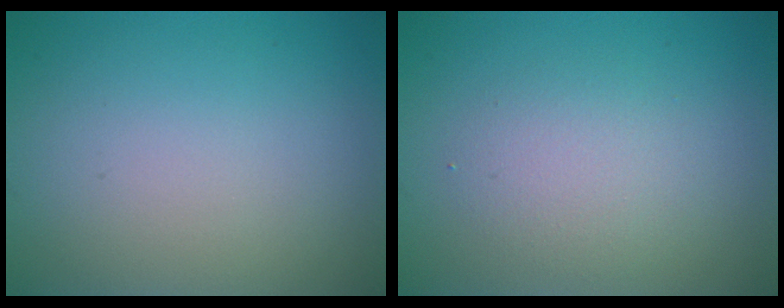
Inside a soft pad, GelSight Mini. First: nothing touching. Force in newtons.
{"total": 2.5, "press": 2.4, "slide": 0.1}